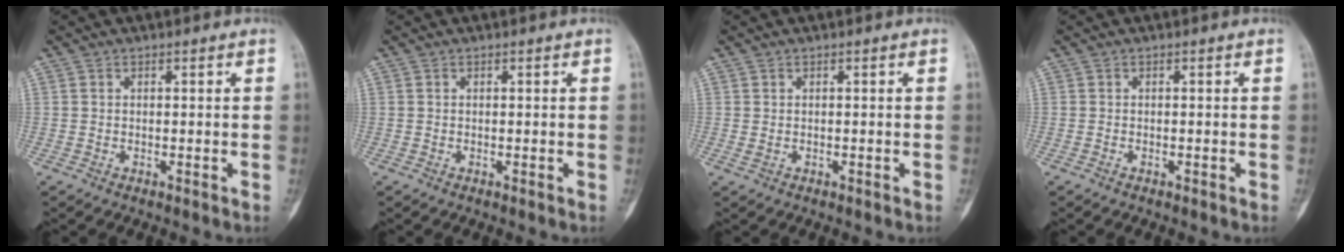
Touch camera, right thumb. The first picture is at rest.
{"total": 0.0}
{"total": 0.6, "force": [-0.1, 0.4, 0.4], "torque": [-0.010, 0.002, 0.001]}
{"total": 0.0}